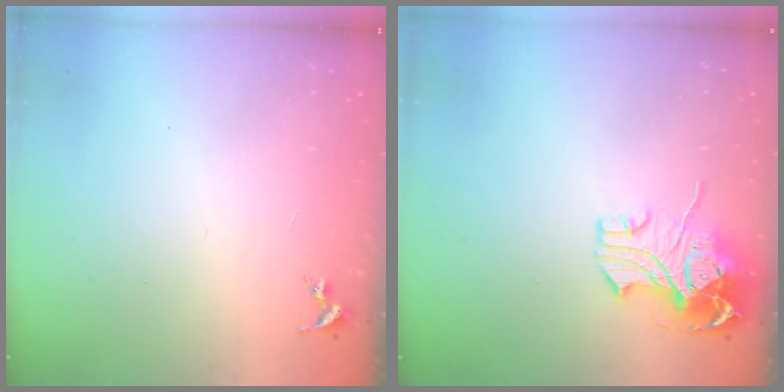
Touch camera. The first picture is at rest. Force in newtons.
{"total": 10.7, "press": 10.6, "slide": 1.8}